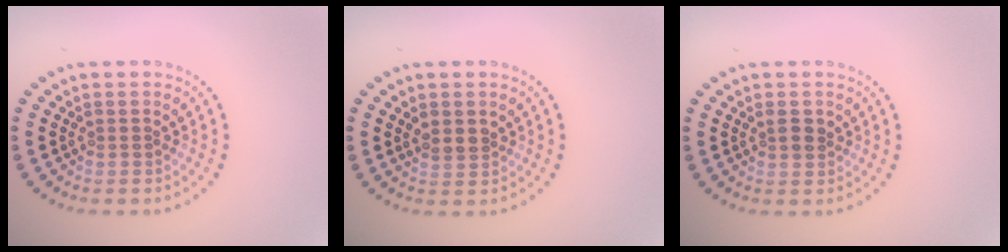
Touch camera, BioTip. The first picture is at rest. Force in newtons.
{"total": 1.6, "press": 1.5, "slide": 0.6}
{"total": 1.4, "press": 1.4, "slide": 0.3}